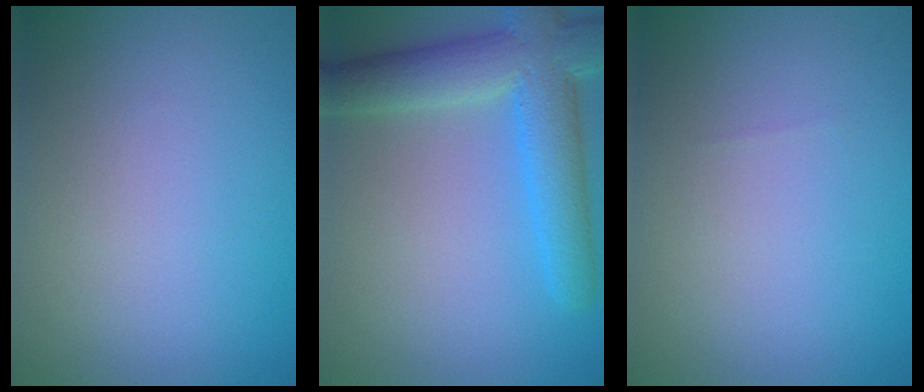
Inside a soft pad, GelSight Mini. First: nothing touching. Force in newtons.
{"total": 7.8, "press": 7.8, "slide": 0.3}
{"total": 0.0}